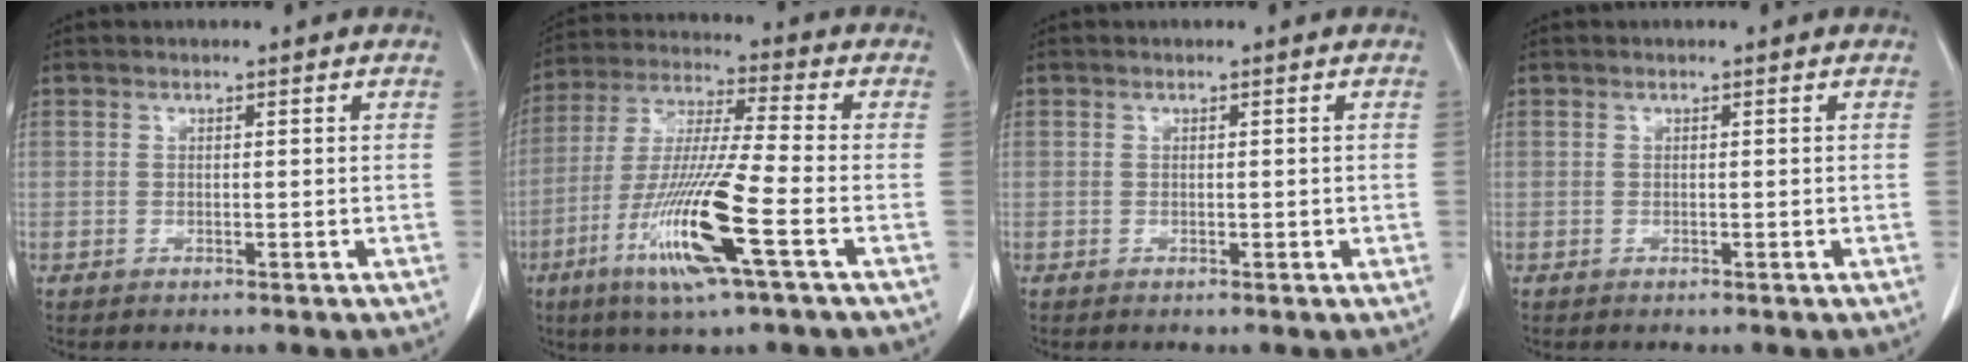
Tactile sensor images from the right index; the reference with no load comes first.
{"total": 15.2, "force": [-6.0, 0.0, 14.0], "torque": [-0.287, -0.023, -0.116]}
{"total": 0.6, "force": [0.0, 0.4, 0.4], "torque": [-0.006, 0.000, 0.001]}
{"total": 0.0}